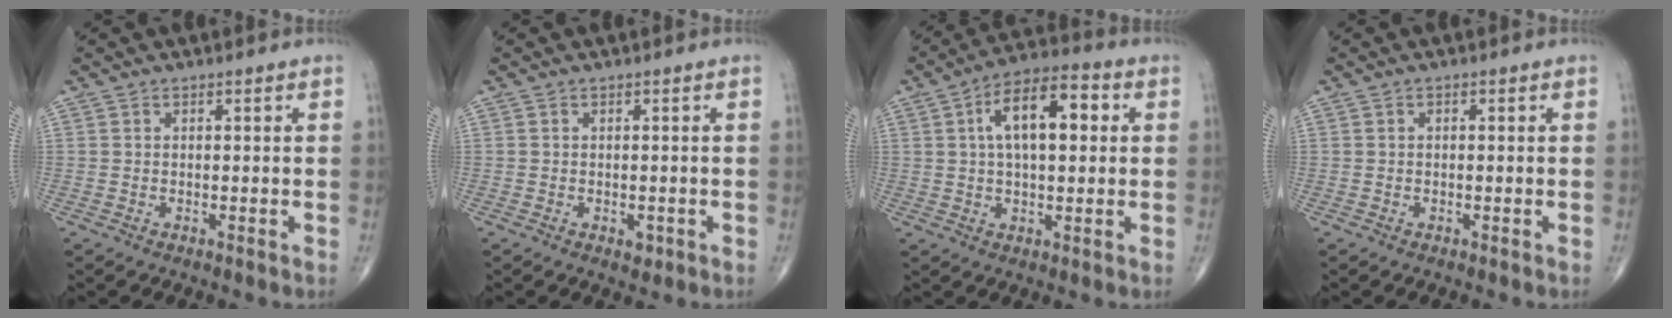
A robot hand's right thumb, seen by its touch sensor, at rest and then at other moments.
{"total": 1.3, "force": [-0.5, 0.8, 0.8], "torque": [-0.011, -0.001, -0.006]}
{"total": 13.2, "force": [2.9, 6.2, 11.2], "torque": [-0.175, 0.021, 0.041]}
{"total": 0.5, "force": [0.1, 0.3, 0.4], "torque": [-0.008, 0.003, 0.002]}